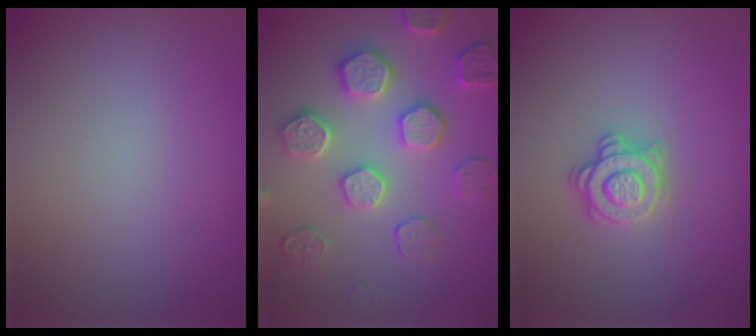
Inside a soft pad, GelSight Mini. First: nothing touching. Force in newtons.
{"total": 4.9, "press": 4.7, "slide": 1.3}
{"total": 2.8, "press": 2.6, "slide": 1.0}